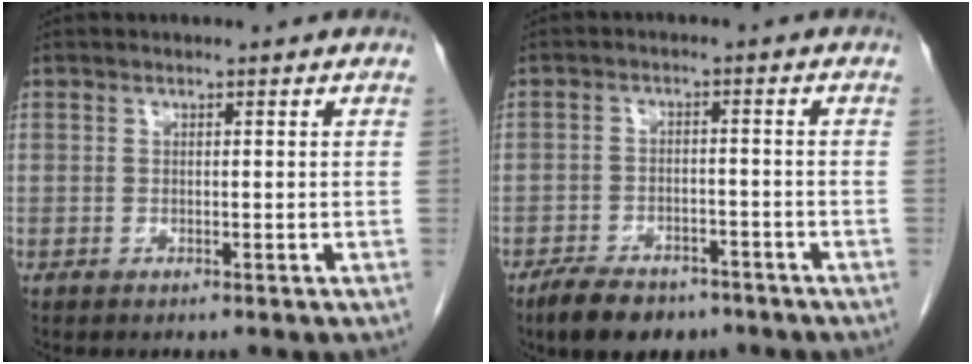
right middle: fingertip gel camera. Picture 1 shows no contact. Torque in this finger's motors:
{"motor_torque": [0.82, -1.14, 0.11, 0.05]}